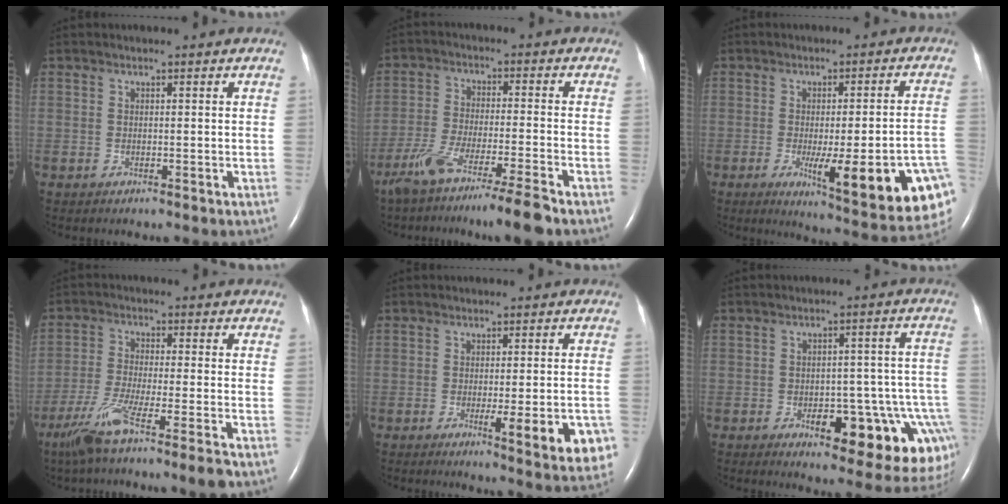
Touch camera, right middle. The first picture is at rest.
{"total": 10.9, "force": [-8.2, -1.1, 7.0], "torque": [-0.122, -0.034, -0.142]}
{"total": 19.0, "force": [-7.3, 2.1, 17.4], "torque": [-0.129, -0.013, -0.085]}
{"total": 10.3, "force": [-7.2, -1.2, 7.3], "torque": [-0.134, -0.035, -0.129]}
{"total": 9.7, "force": [-3.6, 1.2, 8.9], "torque": [-0.080, -0.016, -0.041]}
{"total": 16.3, "force": [-7.6, 5.4, 13.4], "torque": [-0.071, 0.037, -0.084]}